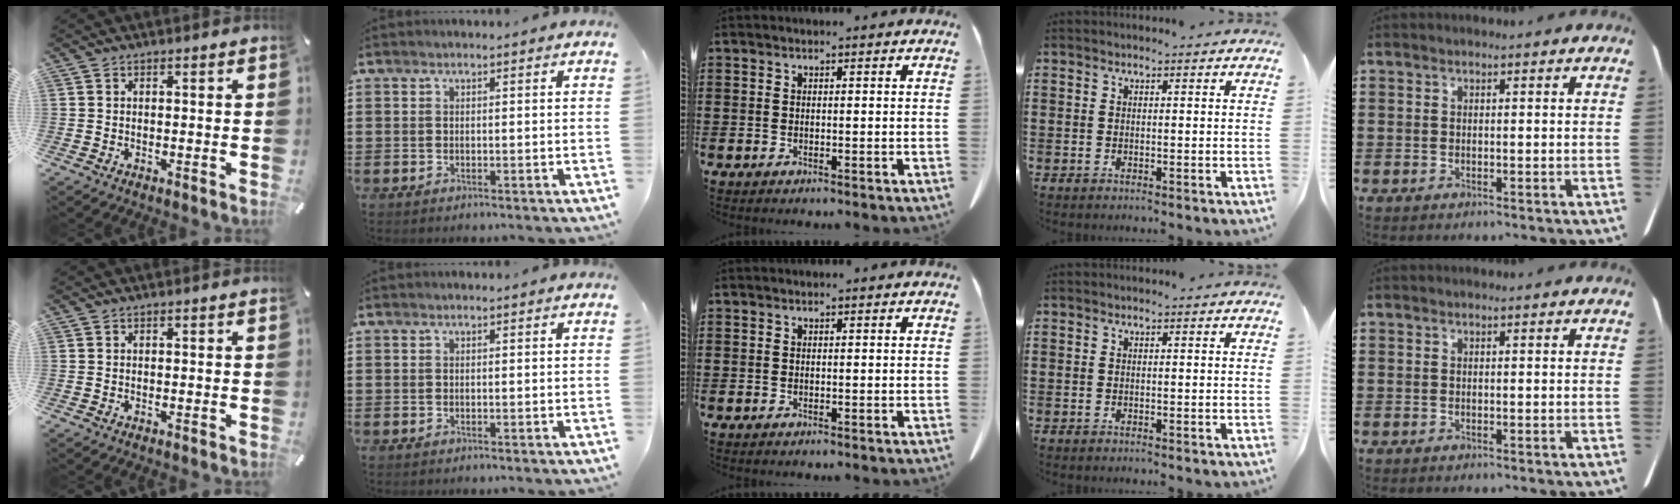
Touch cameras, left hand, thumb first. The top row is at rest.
{}